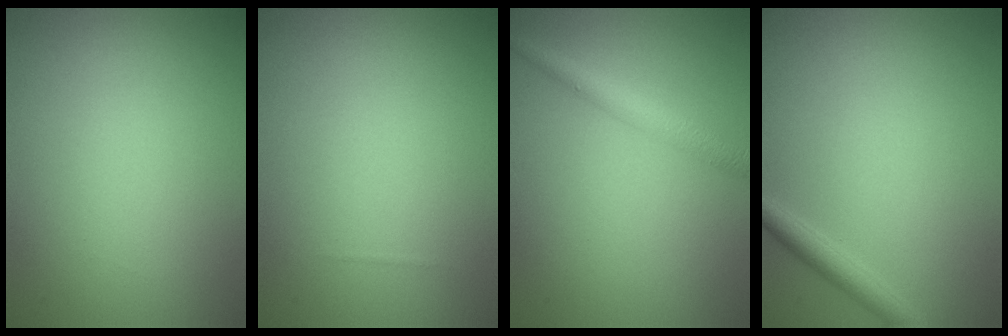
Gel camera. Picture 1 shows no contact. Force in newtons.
{"total": 0.0}
{"total": 2.4, "press": 2.4, "slide": 0.1}
{"total": 1.8, "press": 1.7, "slide": 0.1}